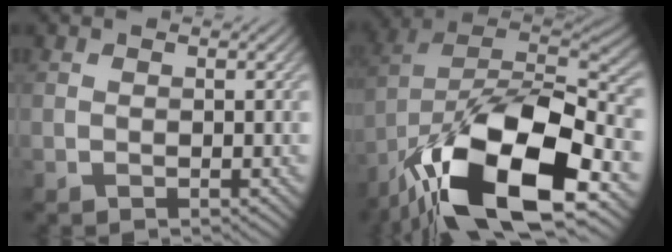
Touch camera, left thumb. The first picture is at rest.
{"total": 18.7, "force": [-9.8, 8.5, 13.5], "torque": [-0.247, -0.021, -0.177]}